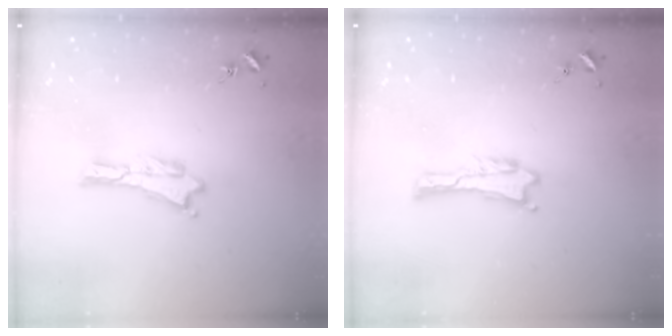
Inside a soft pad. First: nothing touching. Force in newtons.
{"total": 0.0}